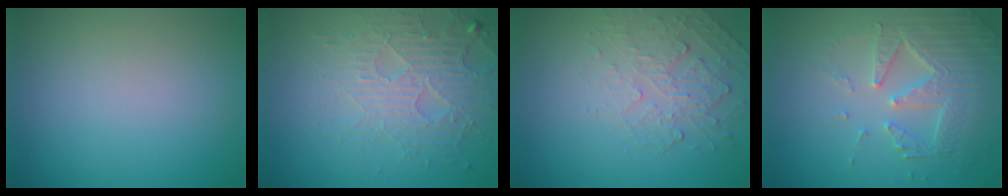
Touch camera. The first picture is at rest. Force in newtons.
{"total": 3.9, "press": 3.8, "slide": 1.0}
{"total": 2.2, "press": 1.4, "slide": 1.7}
{"total": 4.8, "press": 4.1, "slide": 2.5}